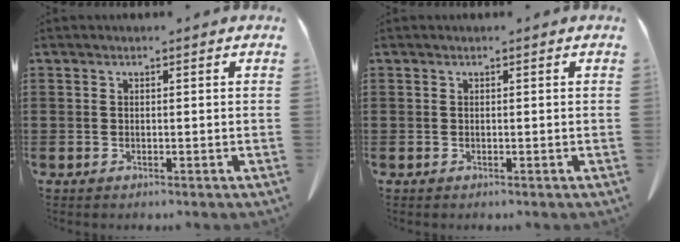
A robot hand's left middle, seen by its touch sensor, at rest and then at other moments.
{"total": 0.0}